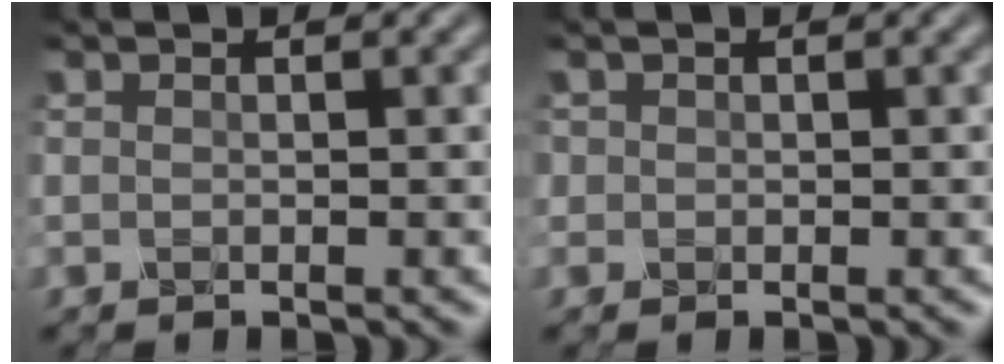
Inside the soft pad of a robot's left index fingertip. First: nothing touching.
{"total": 0.7, "force": [0.1, 0.7, 0.1], "torque": [0.004, 0.000, -0.001]}